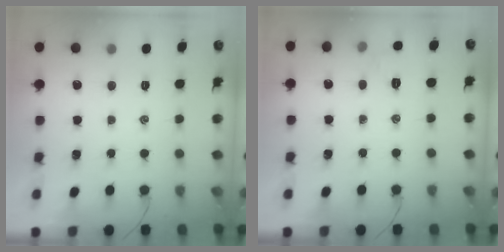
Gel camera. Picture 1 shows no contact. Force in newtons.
{"total": 5.6, "press": 5.3, "slide": 1.7}